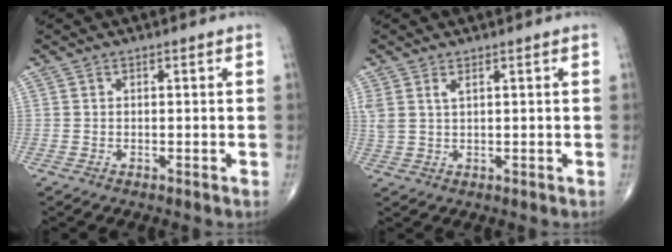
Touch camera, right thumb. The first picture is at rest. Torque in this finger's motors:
{"motor_torque": [0.02, 0.02, 0.47, 0.25, 0.01]}